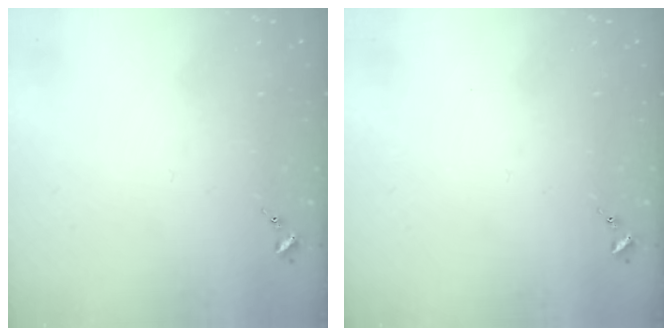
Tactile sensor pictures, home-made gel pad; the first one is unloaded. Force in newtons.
{"total": 0.0}